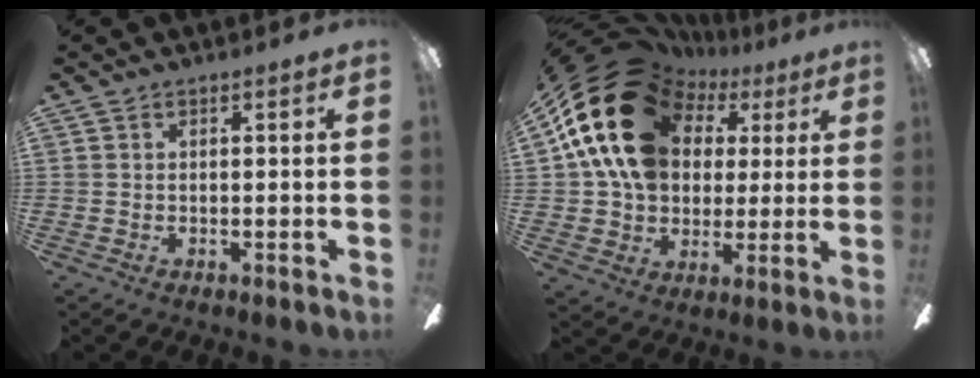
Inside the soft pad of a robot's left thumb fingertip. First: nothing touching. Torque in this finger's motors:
{"motor_torque": [2.18, 2.84, 1.45, -1.32, 0.57]}